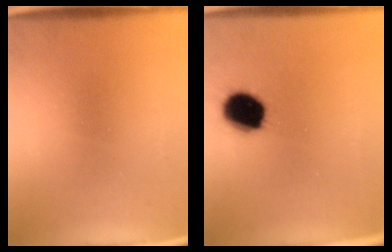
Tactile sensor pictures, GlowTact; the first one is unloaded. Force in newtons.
{"total": 11.8}